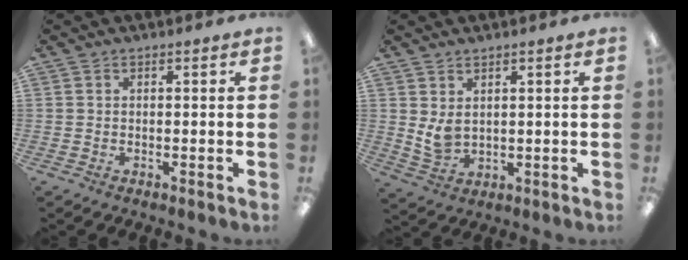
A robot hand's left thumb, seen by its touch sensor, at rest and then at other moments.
{"total": 4.7, "force": [2.1, 2.9, 3.0], "torque": [-0.067, -0.013, 0.036]}